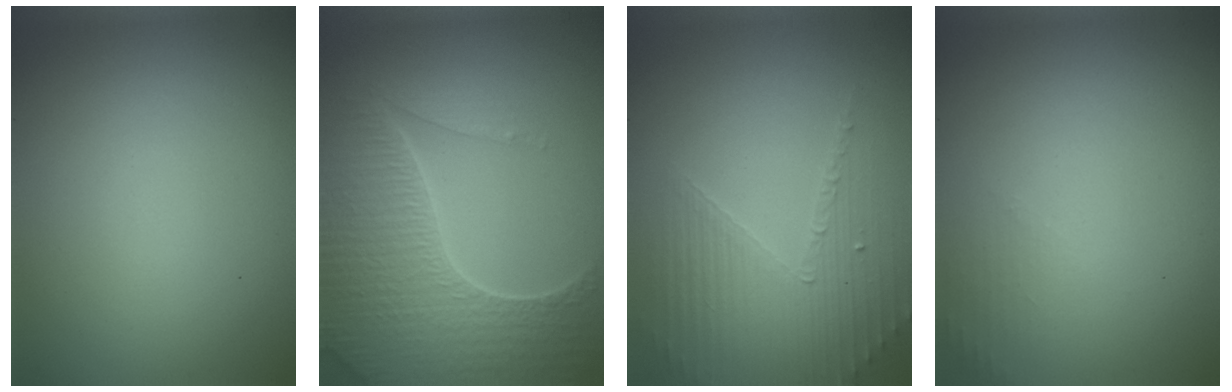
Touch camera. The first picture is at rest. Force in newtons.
{"total": 7.1, "press": 5.2, "slide": 4.9}
{"total": 4.0, "press": 3.2, "slide": 2.3}
{"total": 1.1, "press": 1.1, "slide": 0.3}